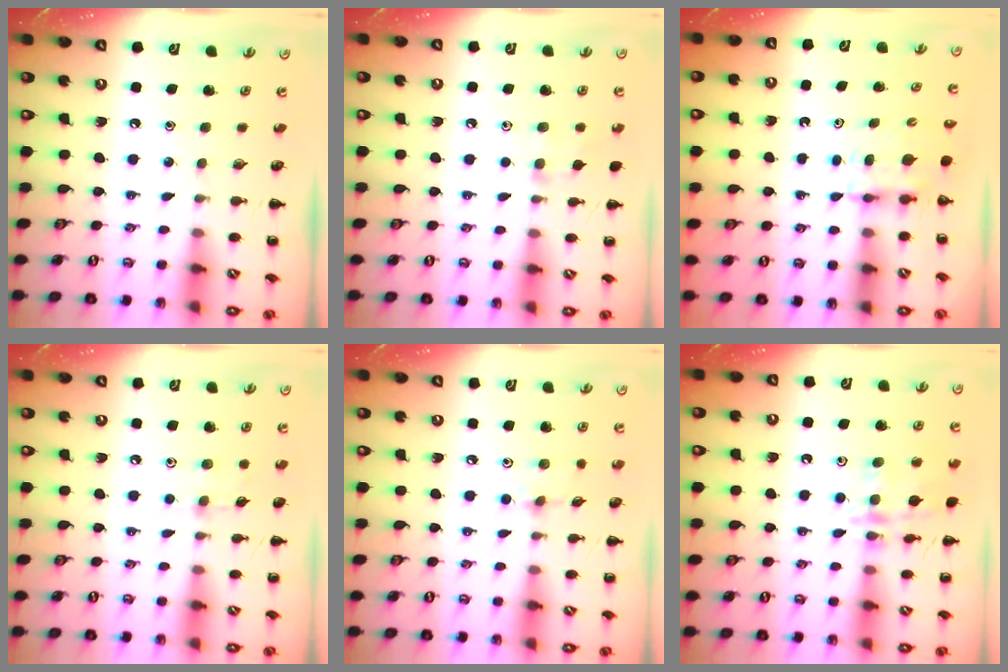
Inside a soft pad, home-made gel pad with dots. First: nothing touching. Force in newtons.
{"total": 6.5, "press": 6.2, "slide": 2.0}
{"total": 4.9, "press": 4.9, "slide": 0.3}
{"total": 3.8, "press": 3.6, "slide": 1.2}
{"total": 5.9, "press": 5.7, "slide": 1.7}
{"total": 14.5, "press": 14.5, "slide": 0.8}